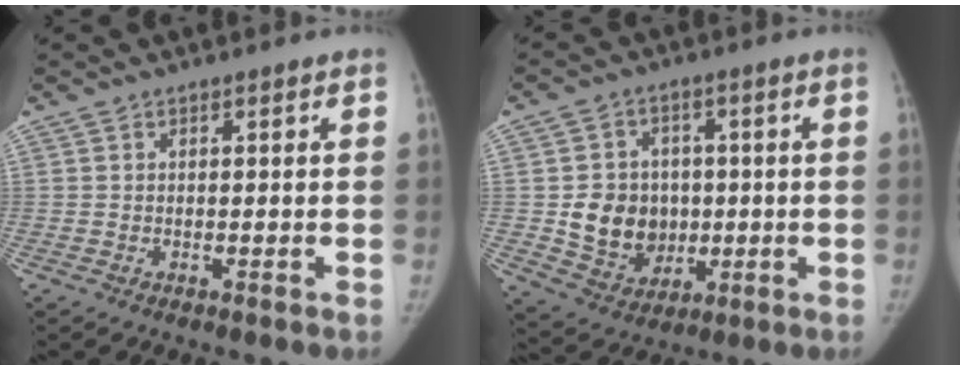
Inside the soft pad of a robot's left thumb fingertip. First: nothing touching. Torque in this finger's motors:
{"motor_torque": [0.01, 0.13, 0.03, -0.01, 0.02]}